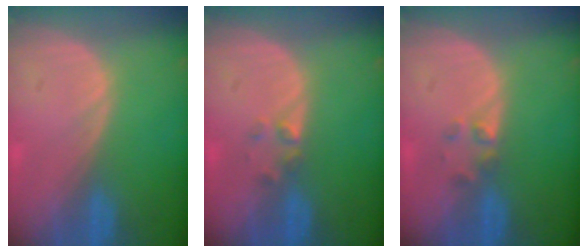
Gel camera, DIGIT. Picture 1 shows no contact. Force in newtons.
{"total": 1.6, "press": 1.4, "slide": 0.9}
{"total": 1.9, "press": 1.7, "slide": 0.8}